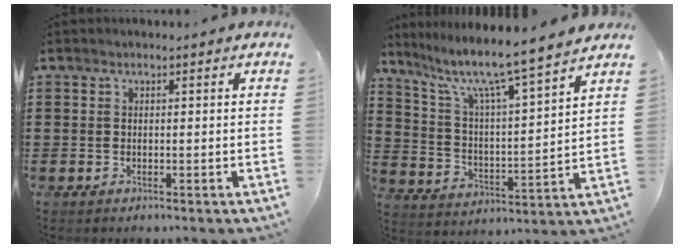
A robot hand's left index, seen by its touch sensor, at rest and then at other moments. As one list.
[{"total": 8.0, "force": [6.6, 0.2, 4.4], "torque": [-0.114, -0.049, 0.104]}]